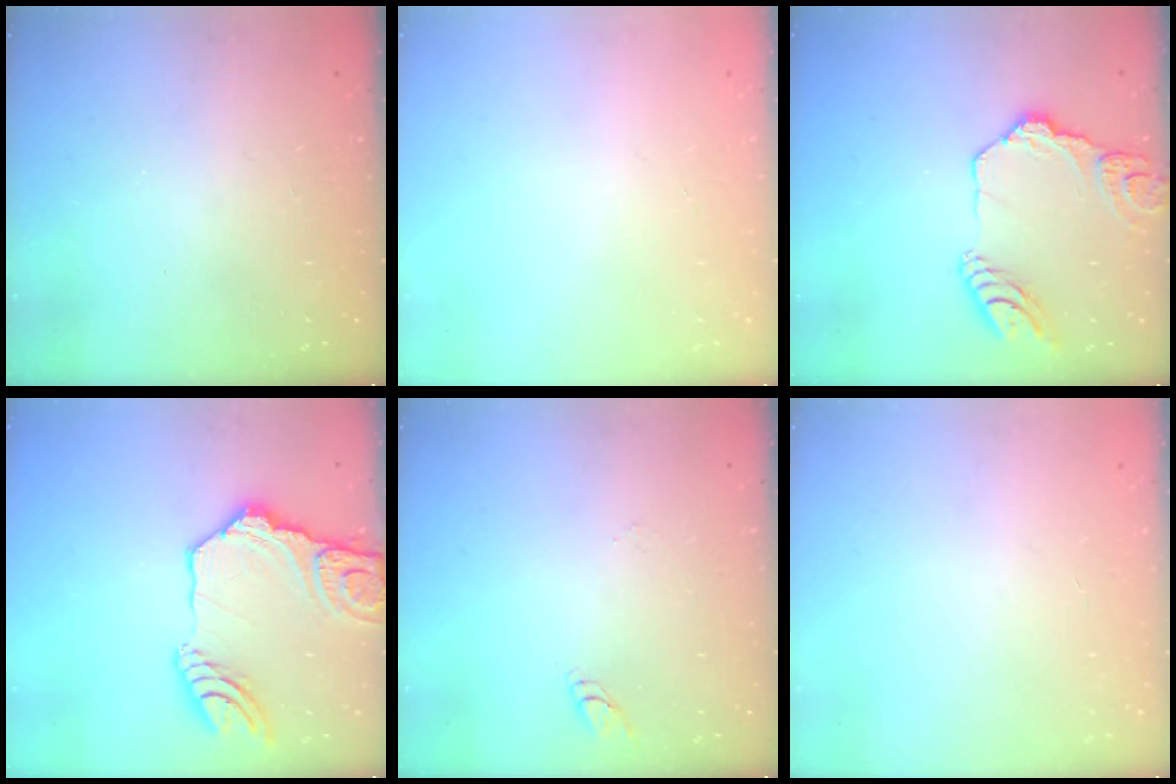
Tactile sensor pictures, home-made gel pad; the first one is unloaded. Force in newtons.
{"total": 0.0}
{"total": 15.4, "press": 15.3, "slide": 1.5}
{"total": 20.6, "press": 20.4, "slide": 2.7}
{"total": 5.1, "press": 5.1, "slide": 0.5}
{"total": 0.0}